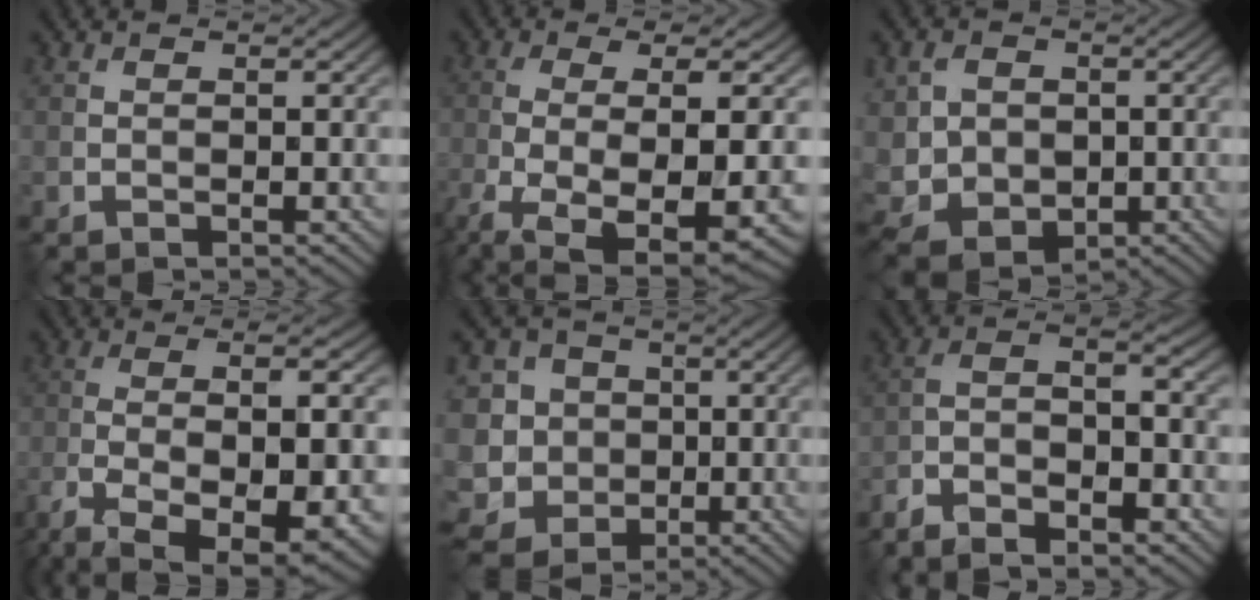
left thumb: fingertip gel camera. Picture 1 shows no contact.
{"total": 10.2, "force": [-3.8, 2.9, 9.0], "torque": [-0.162, -0.014, -0.057]}
{"total": 6.6, "force": [-0.1, 5.7, 3.3], "torque": [-0.097, -0.020, 0.003]}
{"total": 13.2, "force": [-6.1, 3.9, 11.1], "torque": [-0.212, -0.017, -0.089]}
{"total": 9.1, "force": [-1.5, 8.3, 3.4], "torque": [-0.117, 0.001, -0.049]}
{"total": 7.8, "force": [-5.3, 1.9, 5.4], "torque": [-0.097, -0.005, -0.101]}